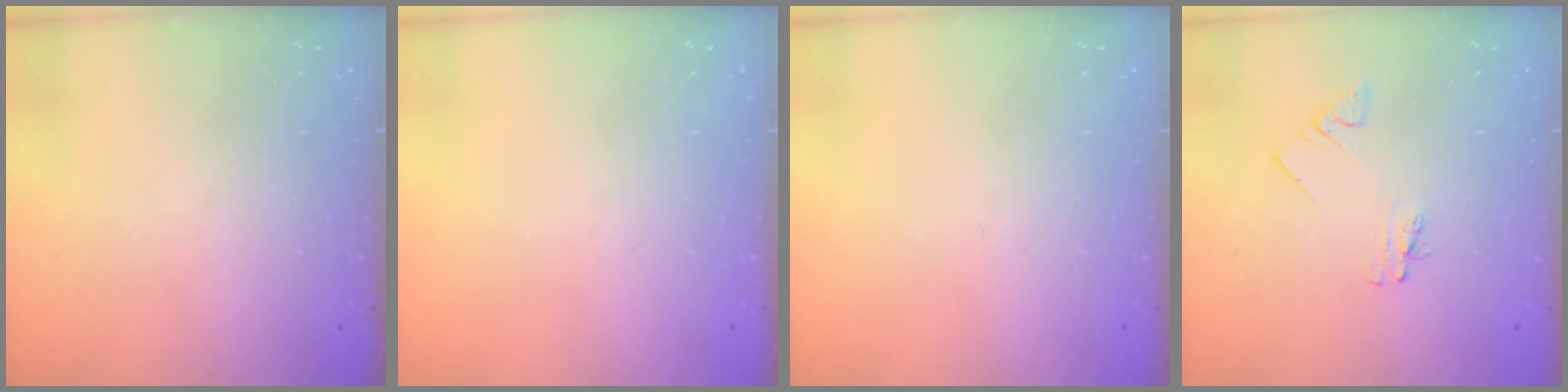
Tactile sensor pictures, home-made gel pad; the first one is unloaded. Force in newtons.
{"total": 0.0}
{"total": 0.0}
{"total": 2.9, "press": 2.9, "slide": 0.3}